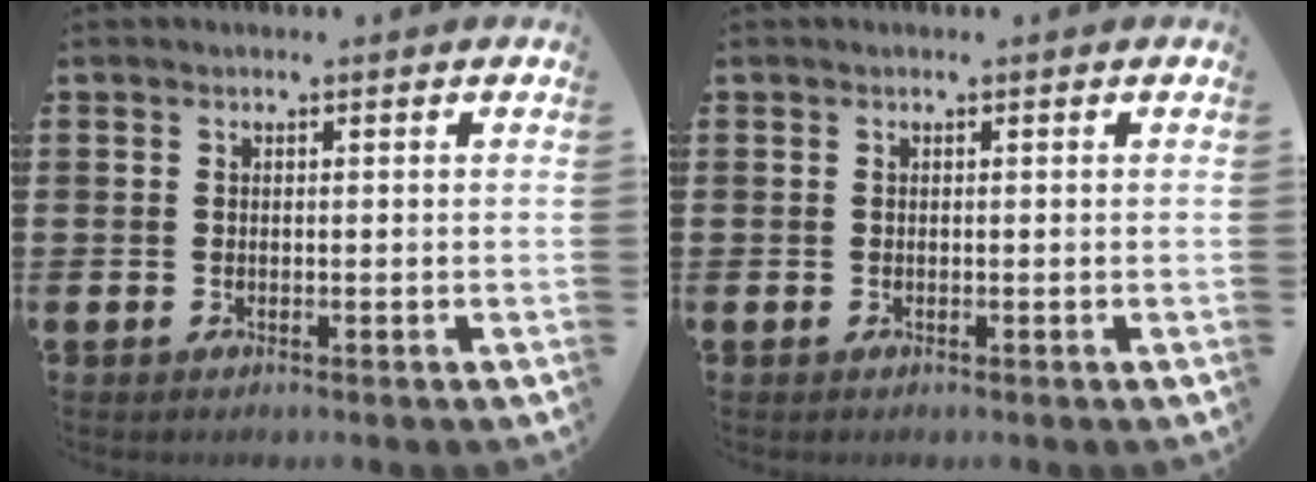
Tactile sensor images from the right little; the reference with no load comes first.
{"total": 0.0}